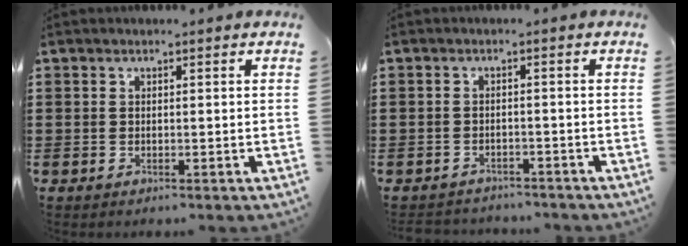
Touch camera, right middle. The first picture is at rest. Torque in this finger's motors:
{"motor_torque": [0.00, 0.00, -0.01, 0.00]}